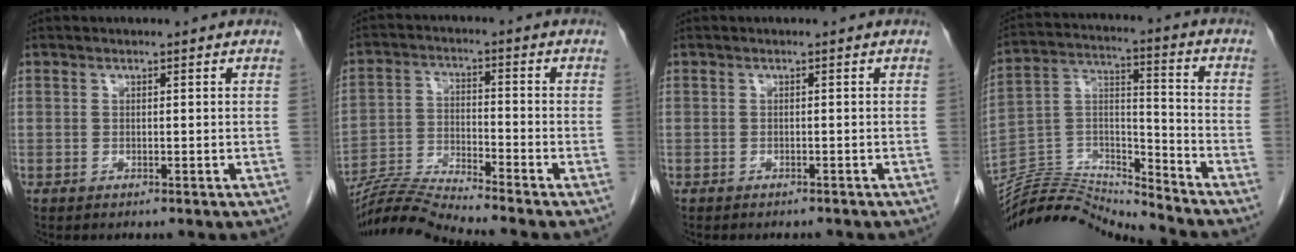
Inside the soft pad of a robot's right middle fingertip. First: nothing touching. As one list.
[{"total": 8.9, "force": [-8.4, -2.2, 2.0], "torque": [-0.047, -0.016, -0.162]}, {"total": 1.8, "force": [-1.6, 0.6, 0.5], "torque": [-0.010, -0.003, -0.019]}, {"total": 14.1, "force": [-14.0, -1.2, 0.4], "torque": [-0.006, 0.045, -0.261]}]